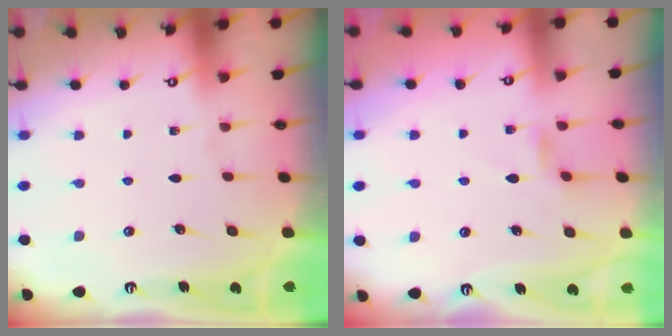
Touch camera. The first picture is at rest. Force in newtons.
{"total": 1.9, "press": 1.9, "slide": 0.3}